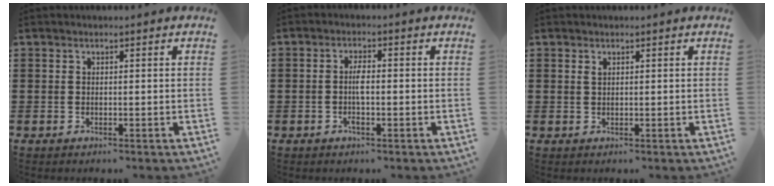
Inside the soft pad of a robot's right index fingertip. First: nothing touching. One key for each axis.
{"total": 2.9, "fx": -0.5, "fy": 1.0, "fz": 2.6, "tx": -0.057, "ty": 0.002, "tz": -0.012}
{"total": 0.7, "fx": 0.4, "fy": 0.3, "fz": 0.4, "tx": -0.010, "ty": 0.002, "tz": 0.008}